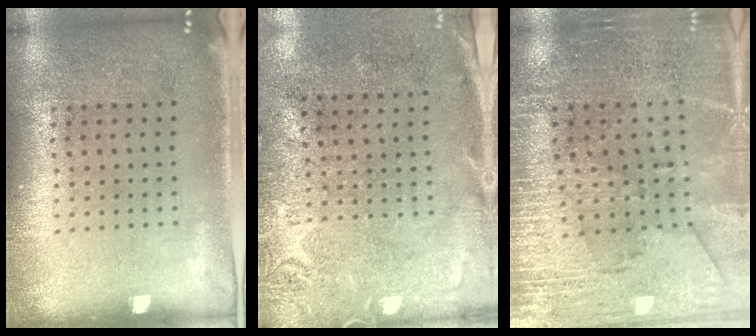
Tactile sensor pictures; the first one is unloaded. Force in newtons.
{"total": 2.8, "press": 2.3, "slide": 1.6}
{"total": 2.9, "press": 2.8, "slide": 0.8}